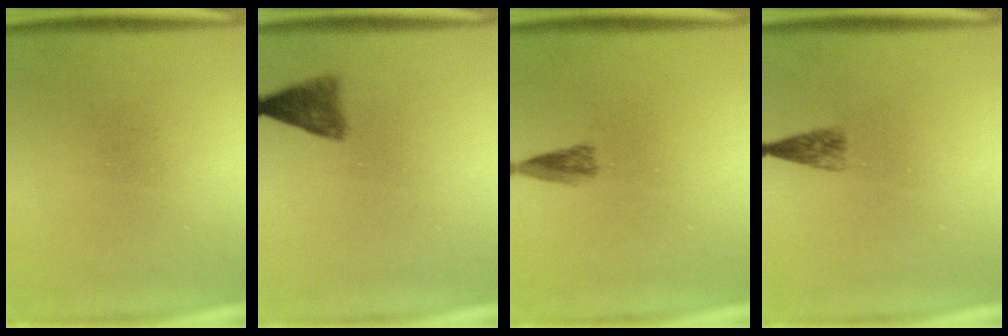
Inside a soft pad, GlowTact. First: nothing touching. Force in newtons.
{"total": 3.1}
{"total": 2.0}
{"total": 2.0}